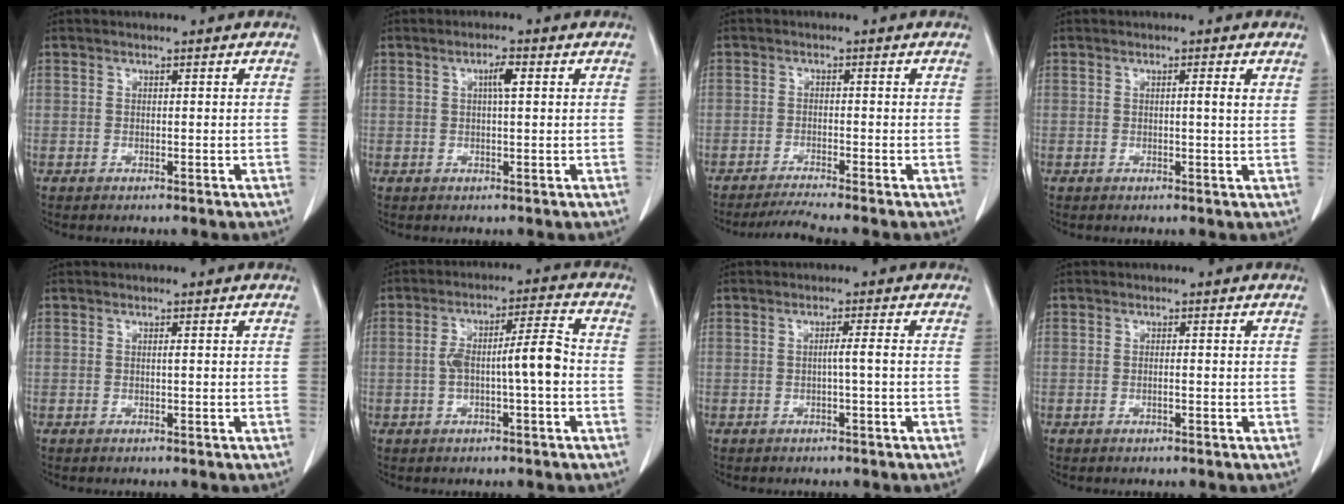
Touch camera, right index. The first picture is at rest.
{"total": 2.4, "force": [0.7, 0.2, 2.3], "torque": [-0.042, 0.004, 0.011]}
{"total": 3.7, "force": [-3.2, -1.5, 1.0], "torque": [-0.025, -0.017, -0.060]}
{"total": 1.6, "force": [0.5, -0.2, 1.5], "torque": [-0.021, 0.001, 0.006]}
{"total": 0.0}
{"total": 7.7, "force": [-1.1, 0.9, 7.6], "torque": [-0.137, 0.024, -0.018]}
{"total": 1.5, "force": [-0.4, -0.4, 1.4], "torque": [-0.024, 0.002, -0.007]}
{"total": 0.7, "force": [-0.2, -0.1, 0.6], "torque": [-0.013, 0.001, -0.003]}